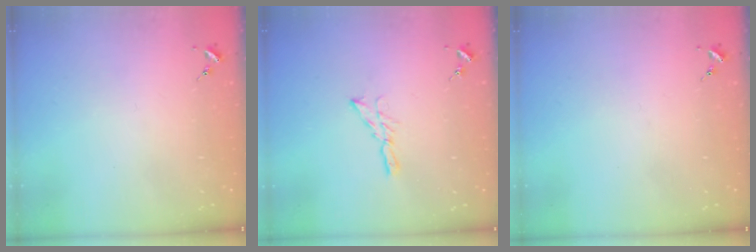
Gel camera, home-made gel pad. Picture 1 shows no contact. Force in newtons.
{"total": 5.2, "press": 5.2, "slide": 0.5}
{"total": 0.0}